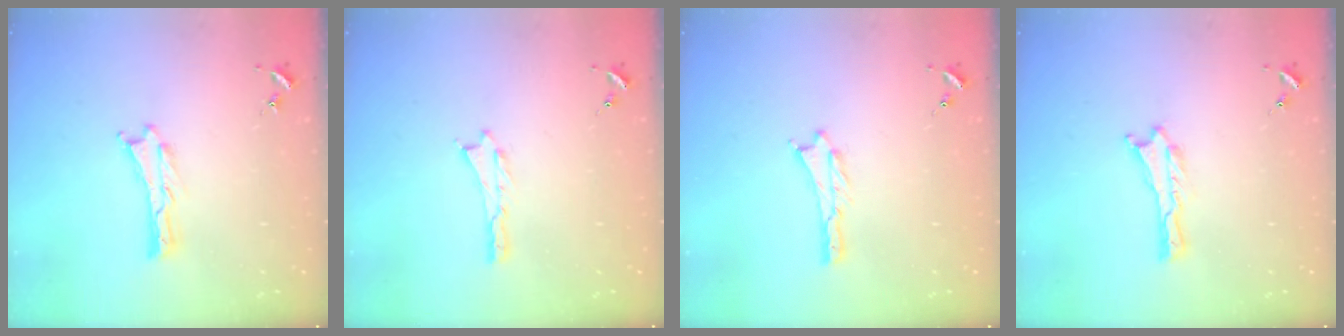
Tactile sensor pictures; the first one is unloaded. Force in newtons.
{"total": 0.0}
{"total": 0.5, "press": 0.5, "slide": 0.2}
{"total": 0.0}